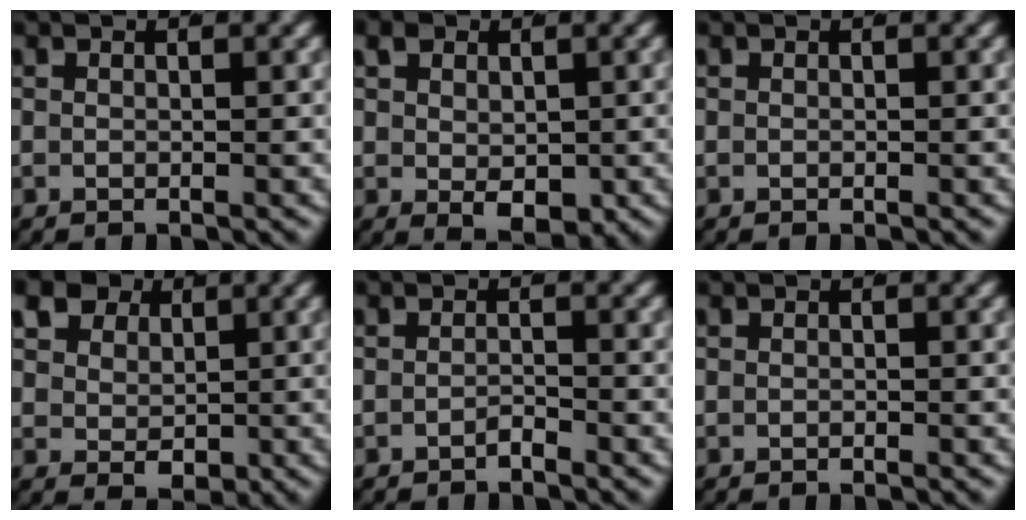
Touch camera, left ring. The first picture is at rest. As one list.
[{"total": 3.0, "force": [-0.4, 1.5, 2.6], "torque": [-0.044, -0.024, 0.010]}, {"total": 0.0}, {"total": 6.4, "force": [2.7, 4.6, 3.5], "torque": [-0.067, -0.011, 0.050]}, {"total": 1.0, "force": [-1.0, -0.1, 0.0], "torque": [0.002, -0.007, -0.015]}, {"total": 0.0}]